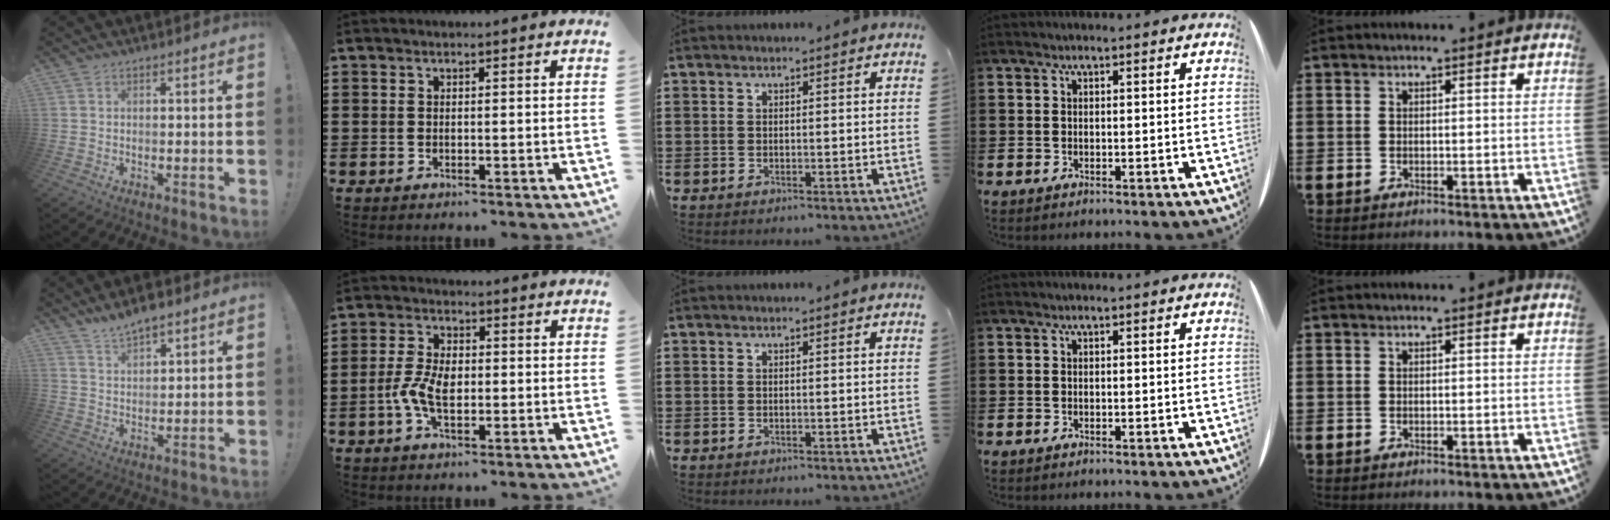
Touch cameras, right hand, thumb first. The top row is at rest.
{"thumb": {"total": 5.6, "force": [4.8, 1.6, 2.3], "torque": [-0.040, -0.028, 0.089]}, "index": {"total": 5.6, "force": [-1.1, 3.1, 4.5], "torque": [-0.102, 0.004, -0.026]}}